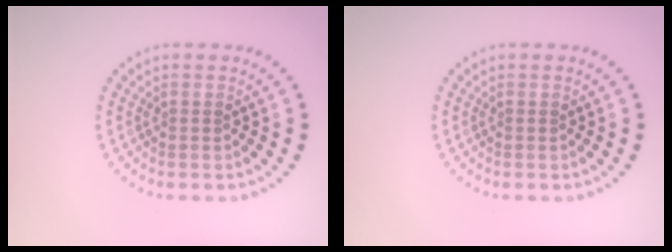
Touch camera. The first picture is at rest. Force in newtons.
{"total": 0.0}